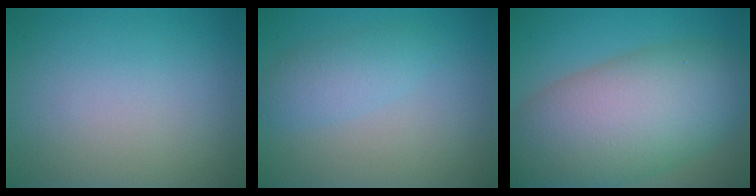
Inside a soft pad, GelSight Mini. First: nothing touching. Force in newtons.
{"total": 2.4, "press": 2.4, "slide": 0.1}
{"total": 12.6, "press": 12.6, "slide": 0.4}